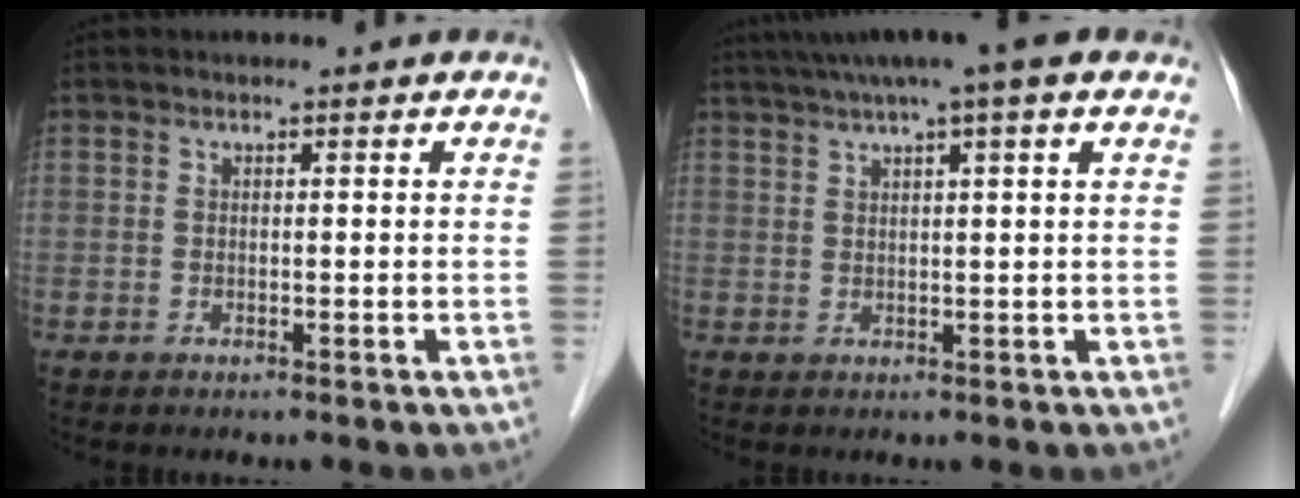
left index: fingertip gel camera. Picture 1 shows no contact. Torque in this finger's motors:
{"motor_torque": [0.70, -0.71, 0.82, 0.21]}